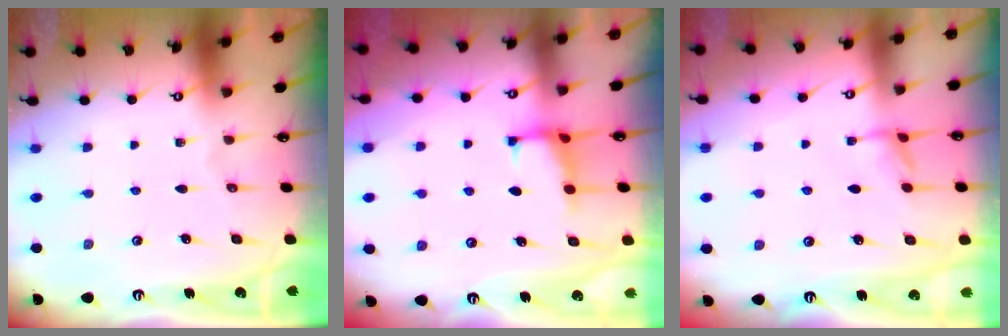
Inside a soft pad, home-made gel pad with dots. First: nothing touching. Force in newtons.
{"total": 2.2, "press": 2.2, "slide": 0.5}
{"total": 1.9, "press": 1.9, "slide": 0.5}